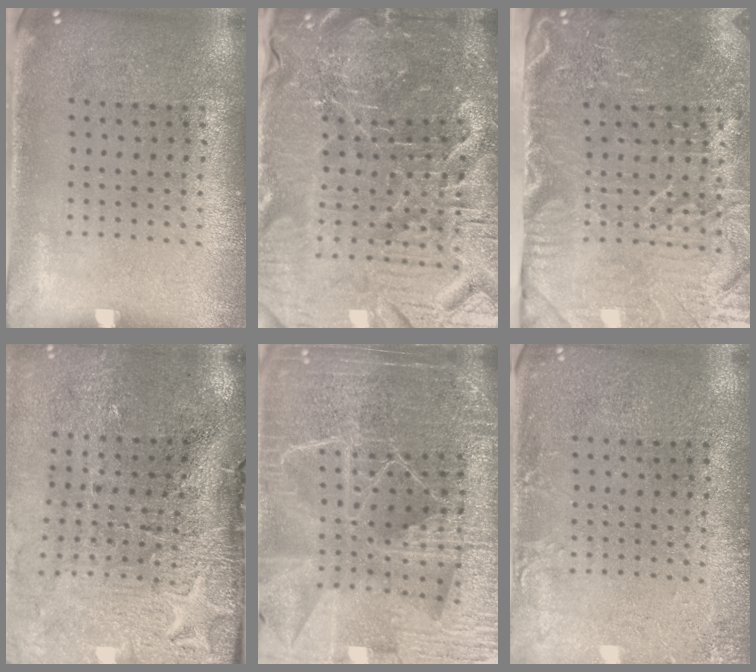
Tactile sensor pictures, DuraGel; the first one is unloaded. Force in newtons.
{"total": 6.6, "press": 6.0, "slide": 2.8}
{"total": 5.1, "press": 4.3, "slide": 2.7}
{"total": 5.0, "press": 3.9, "slide": 3.1}
{"total": 6.0, "press": 5.2, "slide": 2.8}
{"total": 1.9, "press": 1.9, "slide": 0.2}